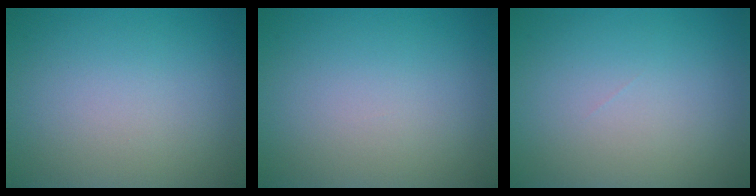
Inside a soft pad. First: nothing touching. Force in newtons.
{"total": 0.0}
{"total": 0.0}